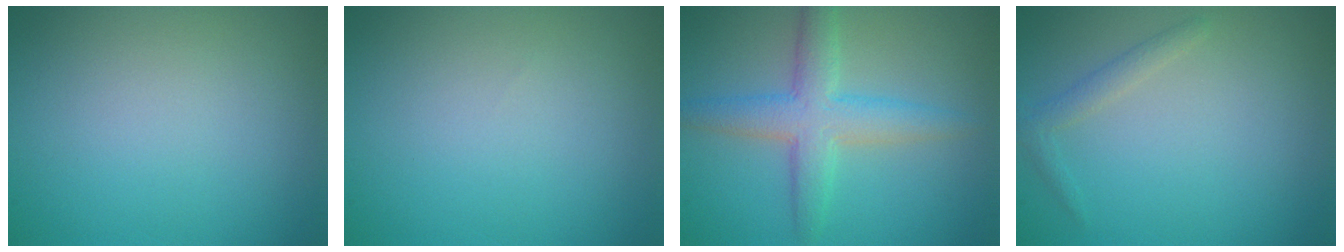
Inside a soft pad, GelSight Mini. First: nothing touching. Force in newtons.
{"total": 0.0}
{"total": 4.6, "press": 4.6, "slide": 0.1}
{"total": 1.3, "press": 1.3, "slide": 0.1}